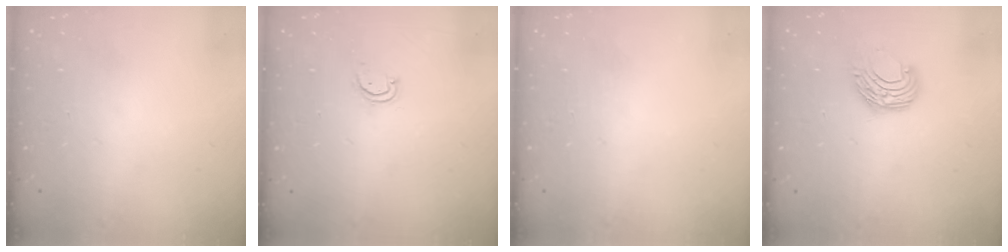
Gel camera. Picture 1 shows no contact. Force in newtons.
{"total": 2.7, "press": 2.6, "slide": 0.3}
{"total": 0.0}
{"total": 8.1, "press": 8.1, "slide": 0.4}